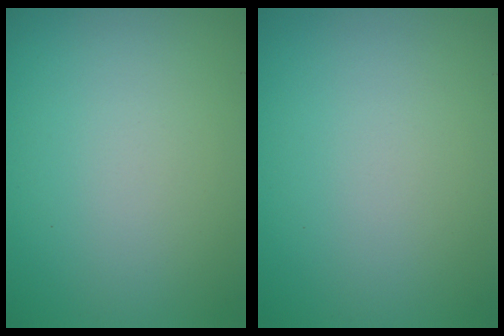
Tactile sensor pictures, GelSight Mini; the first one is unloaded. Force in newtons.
{"total": 0.0}